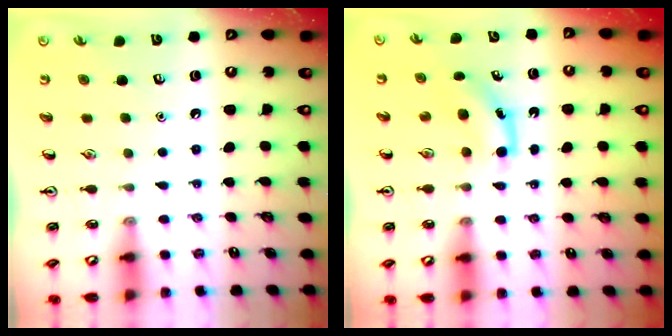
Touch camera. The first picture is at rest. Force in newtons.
{"total": 4.2, "press": 3.9, "slide": 1.3}